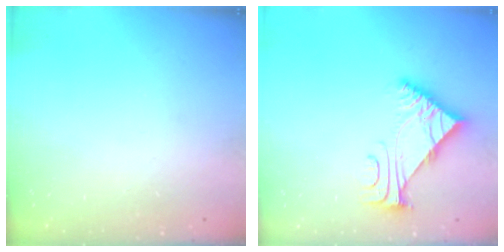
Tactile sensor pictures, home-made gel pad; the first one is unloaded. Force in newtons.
{"total": 5.6, "press": 5.5, "slide": 0.8}